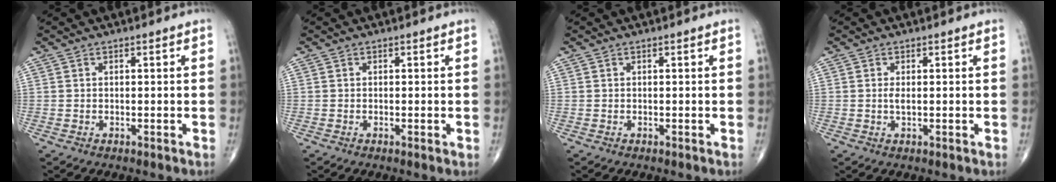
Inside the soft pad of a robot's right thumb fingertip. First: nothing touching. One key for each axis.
{"total": 0.7, "fx": -0.2, "fy": 0.1, "fz": 0.7, "tx": -0.014, "ty": -0.003, "tz": -0.003}
{"total": 0.0}
{"total": 1.4, "fx": 0.1, "fy": 0.4, "fz": 1.3, "tx": -0.029, "ty": -0.003, "tz": 0.001}